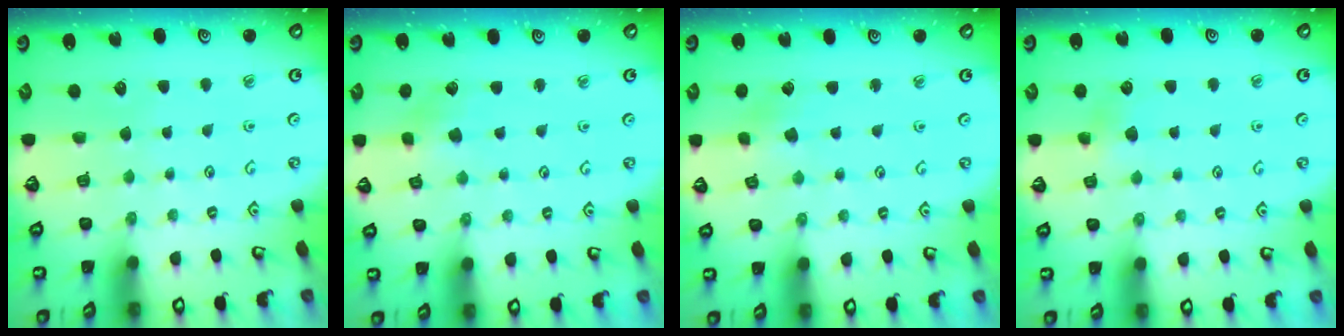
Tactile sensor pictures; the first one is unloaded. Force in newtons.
{"total": 2.8, "press": 2.8, "slide": 0.4}
{"total": 1.3, "press": 1.3, "slide": 0.1}
{"total": 2.4, "press": 2.4, "slide": 0.4}